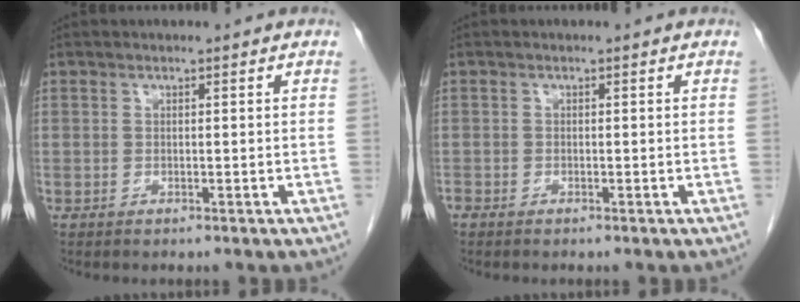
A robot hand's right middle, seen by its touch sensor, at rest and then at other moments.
{"total": 0.9, "force": [-0.8, 0.4, 0.2], "torque": [-0.007, 0.000, -0.016]}